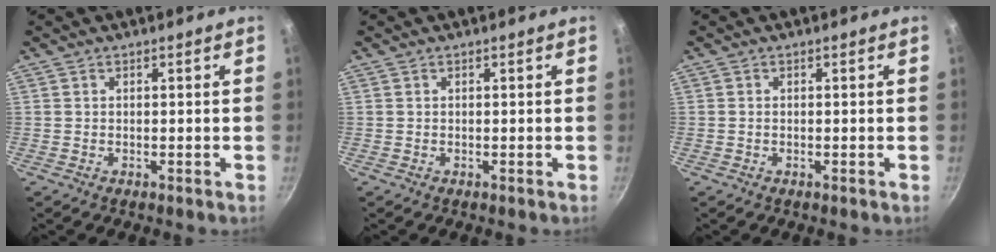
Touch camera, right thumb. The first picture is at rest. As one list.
[{"total": 0.0}, {"total": 0.0}]